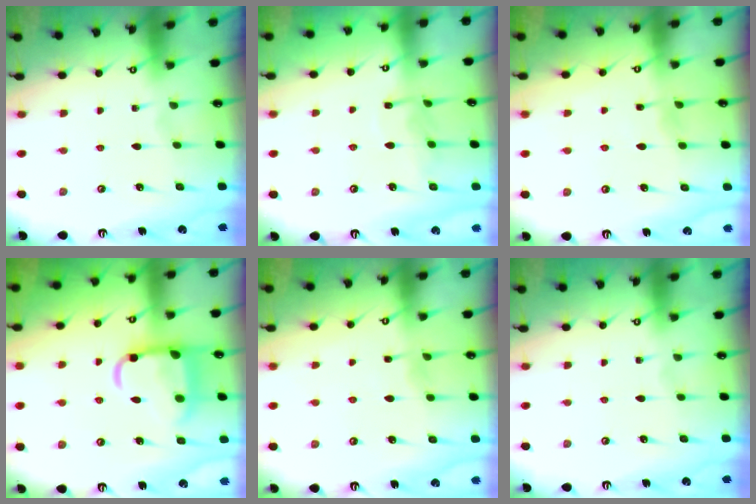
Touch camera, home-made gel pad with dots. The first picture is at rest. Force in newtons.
{"total": 6.3, "press": 6.3, "slide": 0.5}
{"total": 3.4, "press": 3.4, "slide": 0.4}
{"total": 11.5, "press": 11.4, "slide": 1.6}
{"total": 3.4, "press": 3.4, "slide": 0.4}
{"total": 0.0}